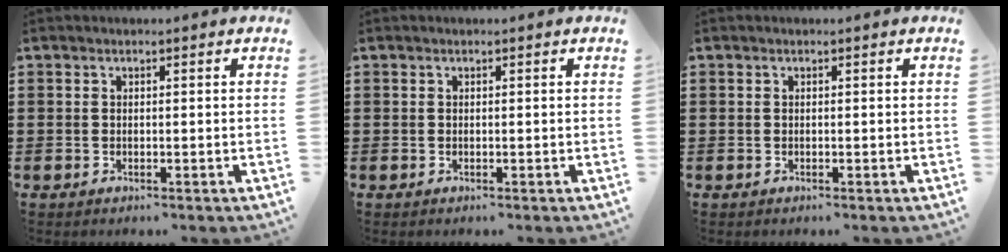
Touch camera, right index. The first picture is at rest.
{"total": 0.0}
{"total": 0.0}